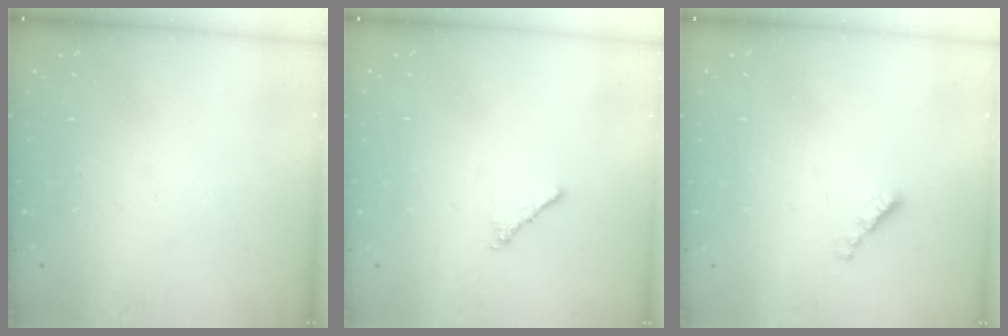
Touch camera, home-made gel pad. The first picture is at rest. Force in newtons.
{"total": 1.8, "press": 1.7, "slide": 0.6}
{"total": 2.4, "press": 2.4, "slide": 0.4}